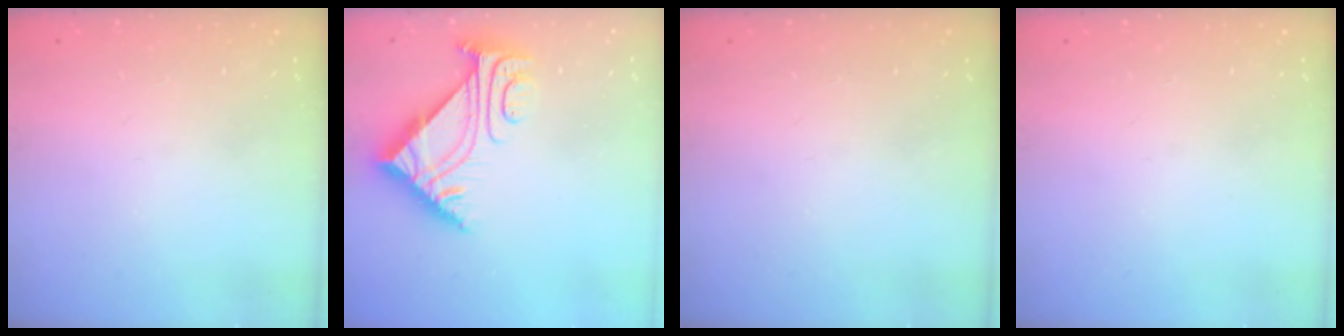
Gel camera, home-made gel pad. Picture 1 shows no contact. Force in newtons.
{"total": 7.2, "press": 7.1, "slide": 0.9}
{"total": 0.0}
{"total": 0.0}